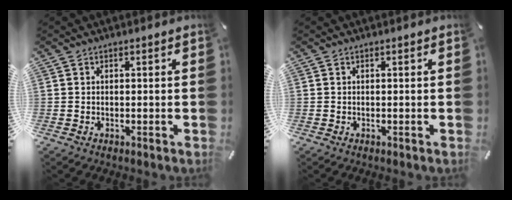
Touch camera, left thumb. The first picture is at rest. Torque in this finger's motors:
{"motor_torque": [-0.07, -0.17, -0.01, 0.07, -0.03]}